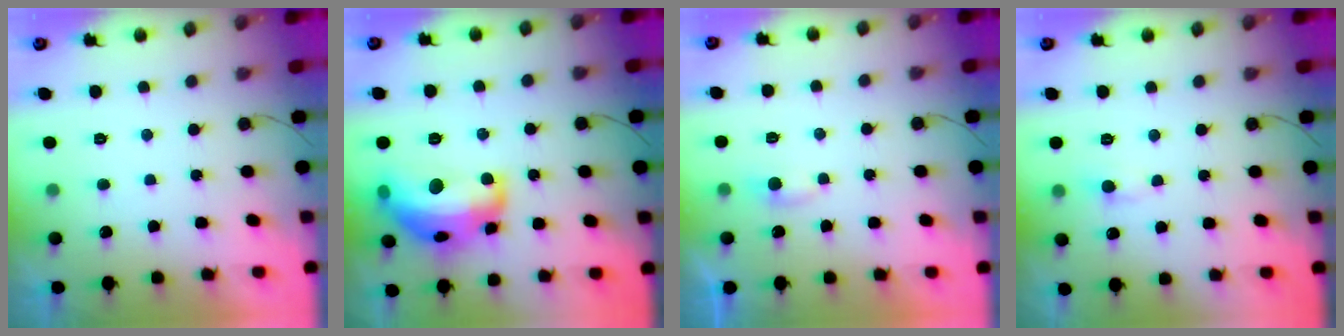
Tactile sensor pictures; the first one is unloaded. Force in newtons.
{"total": 19.8, "press": 19.8, "slide": 0.8}
{"total": 2.4, "press": 2.4, "slide": 0.3}
{"total": 3.5, "press": 3.5, "slide": 0.4}